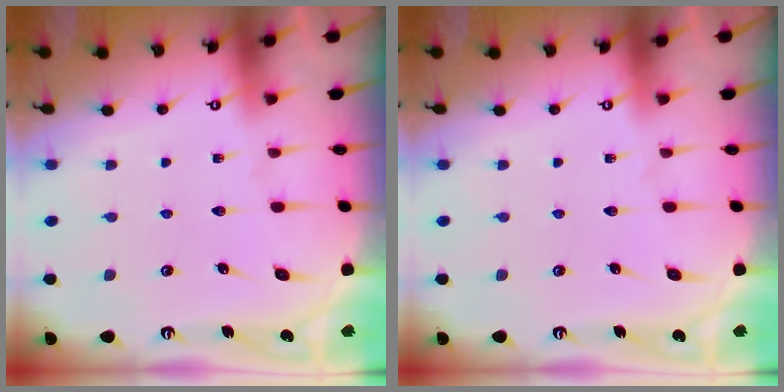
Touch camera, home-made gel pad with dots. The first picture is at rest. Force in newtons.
{"total": 0.0}